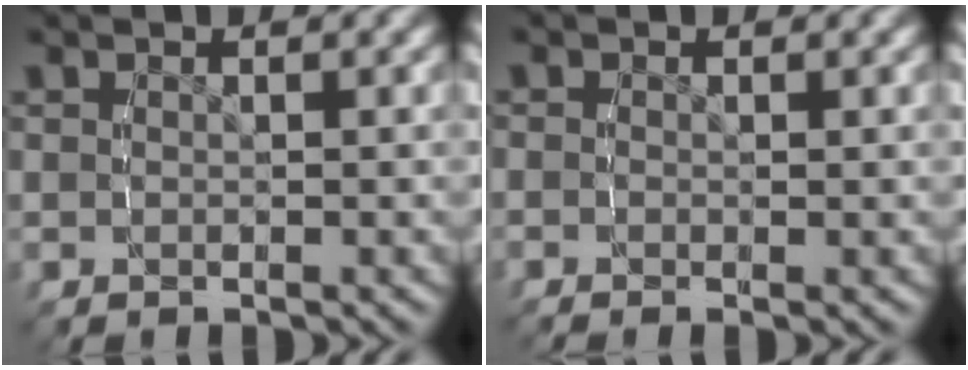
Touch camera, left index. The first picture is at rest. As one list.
[{"total": 0.0}]